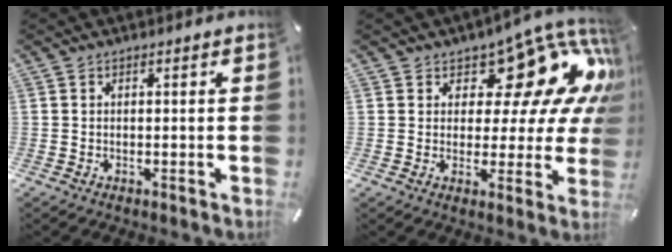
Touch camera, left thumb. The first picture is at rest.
{"total": 16.3, "force": [8.6, 8.9, 10.6], "torque": [-0.136, -0.069, 0.144]}